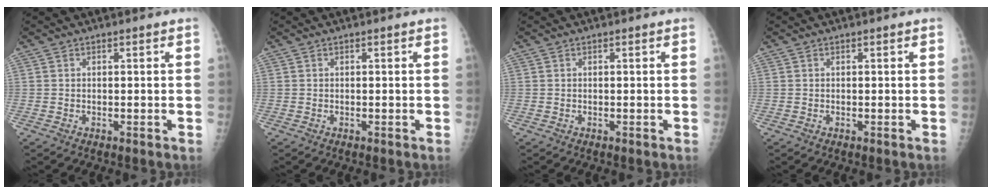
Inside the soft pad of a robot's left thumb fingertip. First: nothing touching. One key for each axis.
{"total": 0.0}
{"total": 0.0}
{"total": 0.0}